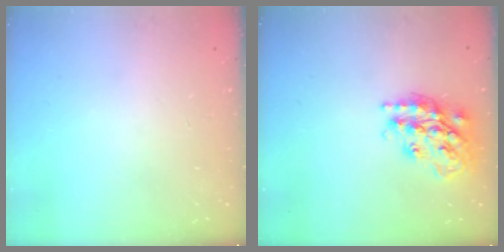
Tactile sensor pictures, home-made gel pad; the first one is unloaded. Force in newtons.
{"total": 20.4, "press": 20.3, "slide": 1.7}